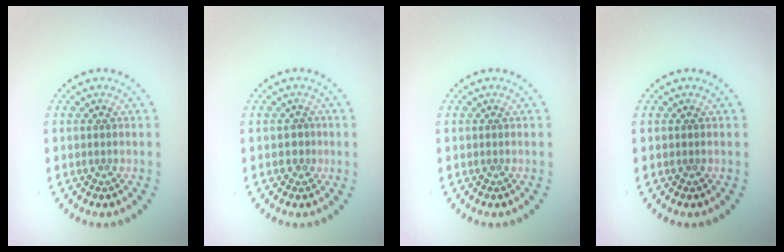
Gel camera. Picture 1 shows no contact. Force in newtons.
{"total": 0.9, "press": 0.9, "slide": 0.3}
{"total": 0.0}
{"total": 0.0}